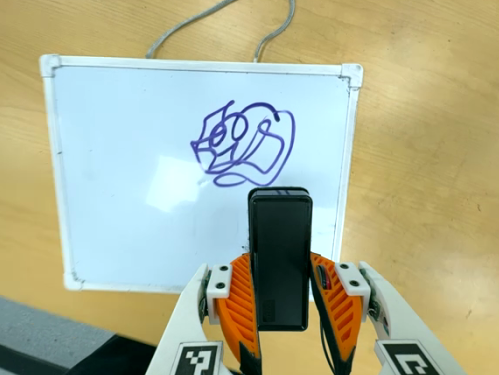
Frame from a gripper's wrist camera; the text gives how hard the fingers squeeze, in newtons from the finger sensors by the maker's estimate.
{"total": 3.9, "left": 2.6, "right": 5.1}